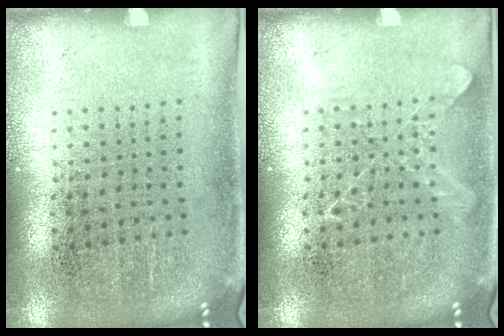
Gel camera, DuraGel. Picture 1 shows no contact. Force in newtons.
{"total": 1.0, "press": 1.0, "slide": 0.3}